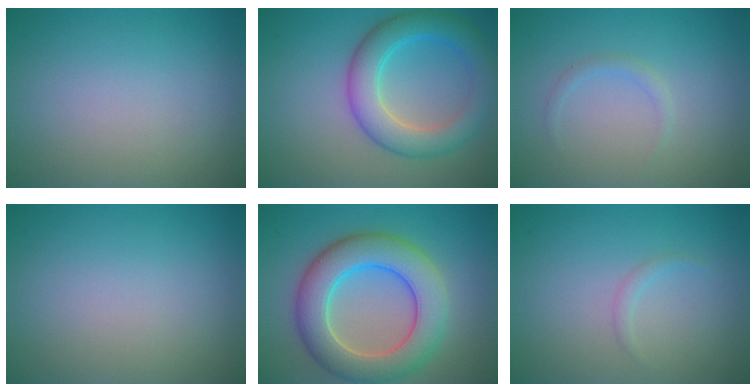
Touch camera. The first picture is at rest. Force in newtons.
{"total": 5.9, "press": 5.9, "slide": 0.2}
{"total": 0.9, "press": 0.9, "slide": 0.1}
{"total": 0.0}
{"total": 8.4, "press": 8.4, "slide": 0.5}
{"total": 0.7, "press": 0.7, "slide": 0.0}